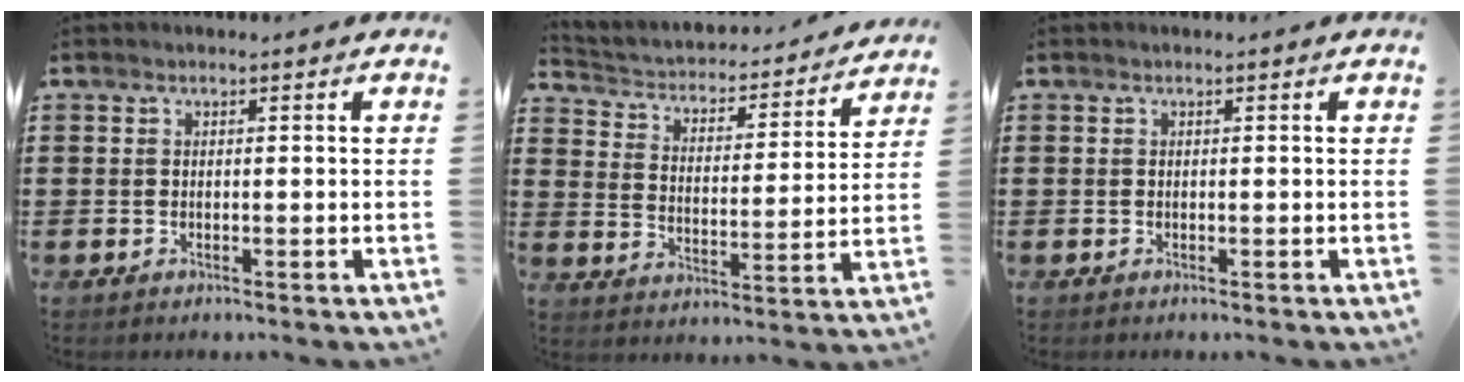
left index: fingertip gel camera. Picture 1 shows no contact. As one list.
[{"total": 2.4, "force": [2.2, 0.9, 0.4], "torque": [-0.025, -0.025, 0.025]}, {"total": 0.0}]